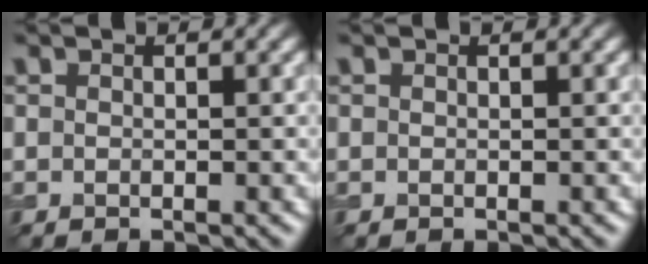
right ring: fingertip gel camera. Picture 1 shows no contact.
{"total": 0.0}